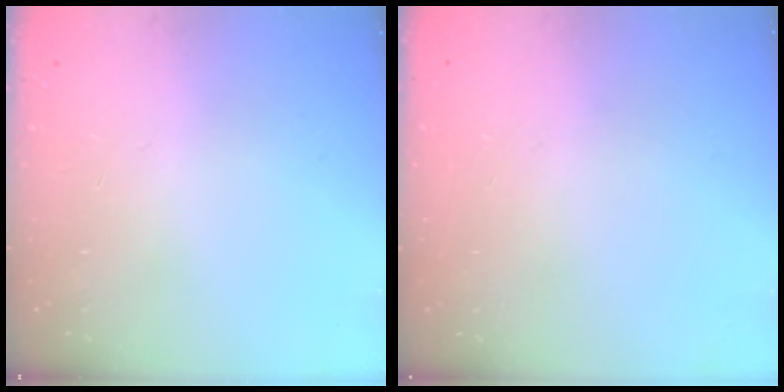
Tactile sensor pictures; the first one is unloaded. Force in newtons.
{"total": 0.0}